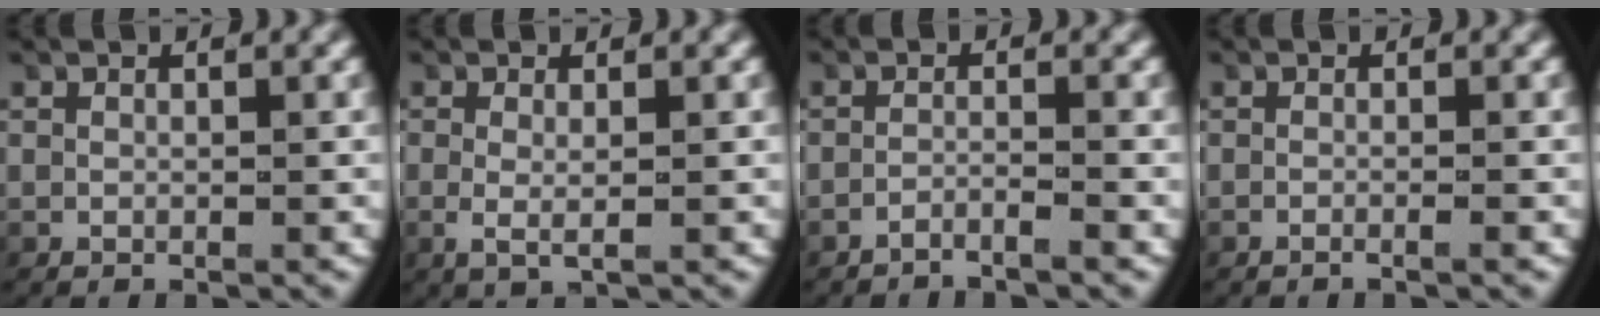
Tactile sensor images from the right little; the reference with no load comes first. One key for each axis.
{"total": 1.8, "fx": 0.0, "fy": 0.7, "fz": 1.6, "tx": -0.048, "ty": -0.014, "tz": 0.007}
{"total": 1.9, "fx": -1.8, "fy": 0.0, "fz": 0.5, "tx": -0.017, "ty": -0.004, "tz": -0.033}
{"total": 0.8, "fx": -0.7, "fy": 0.0, "fz": 0.5, "tx": -0.009, "ty": 0.004, "tz": -0.016}